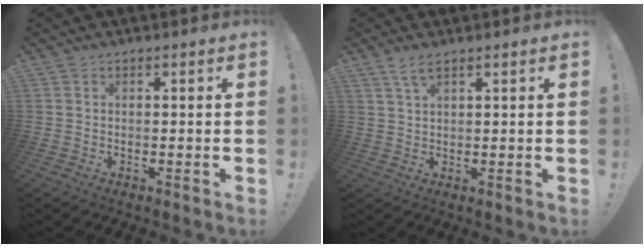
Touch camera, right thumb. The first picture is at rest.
{"total": 3.7, "force": [2.4, 1.1, 2.6], "torque": [-0.051, -0.006, 0.044]}